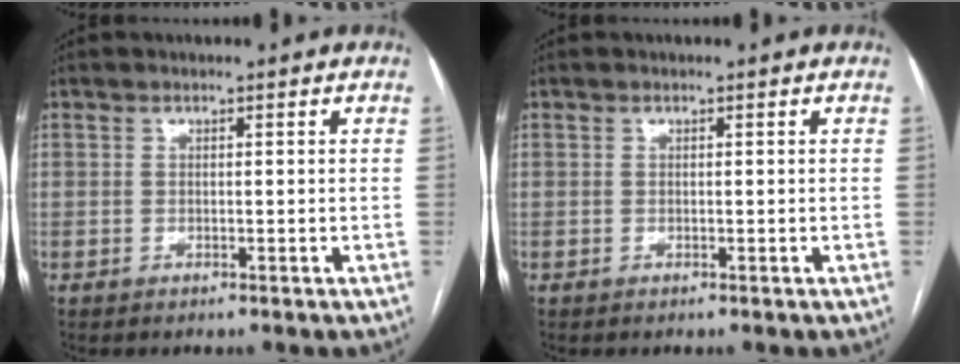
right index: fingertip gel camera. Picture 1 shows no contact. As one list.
[{"total": 0.0}]